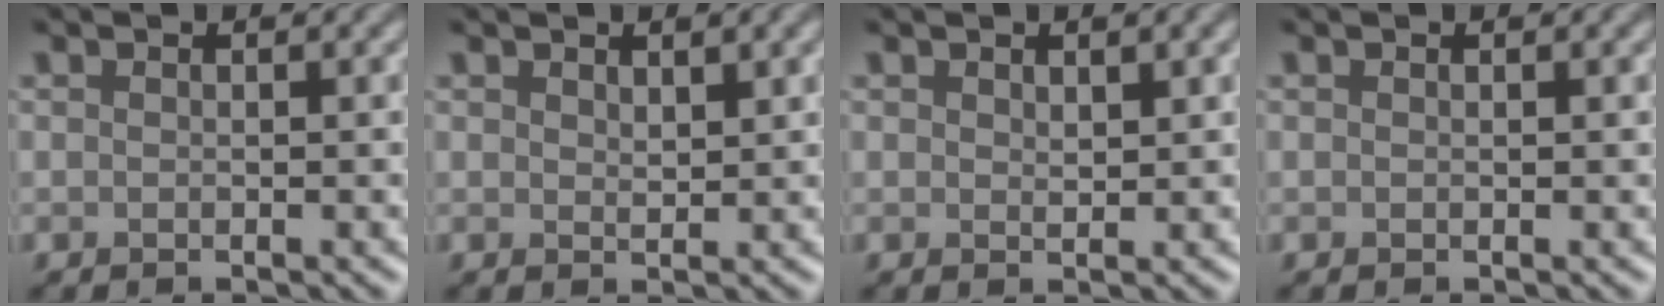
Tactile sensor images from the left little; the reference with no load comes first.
{"total": 1.4, "force": [1.0, 0.5, 0.8], "torque": [-0.016, -0.003, 0.020]}
{"total": 1.2, "force": [0.7, 0.5, 0.8], "torque": [-0.015, -0.003, 0.014]}
{"total": 0.0}